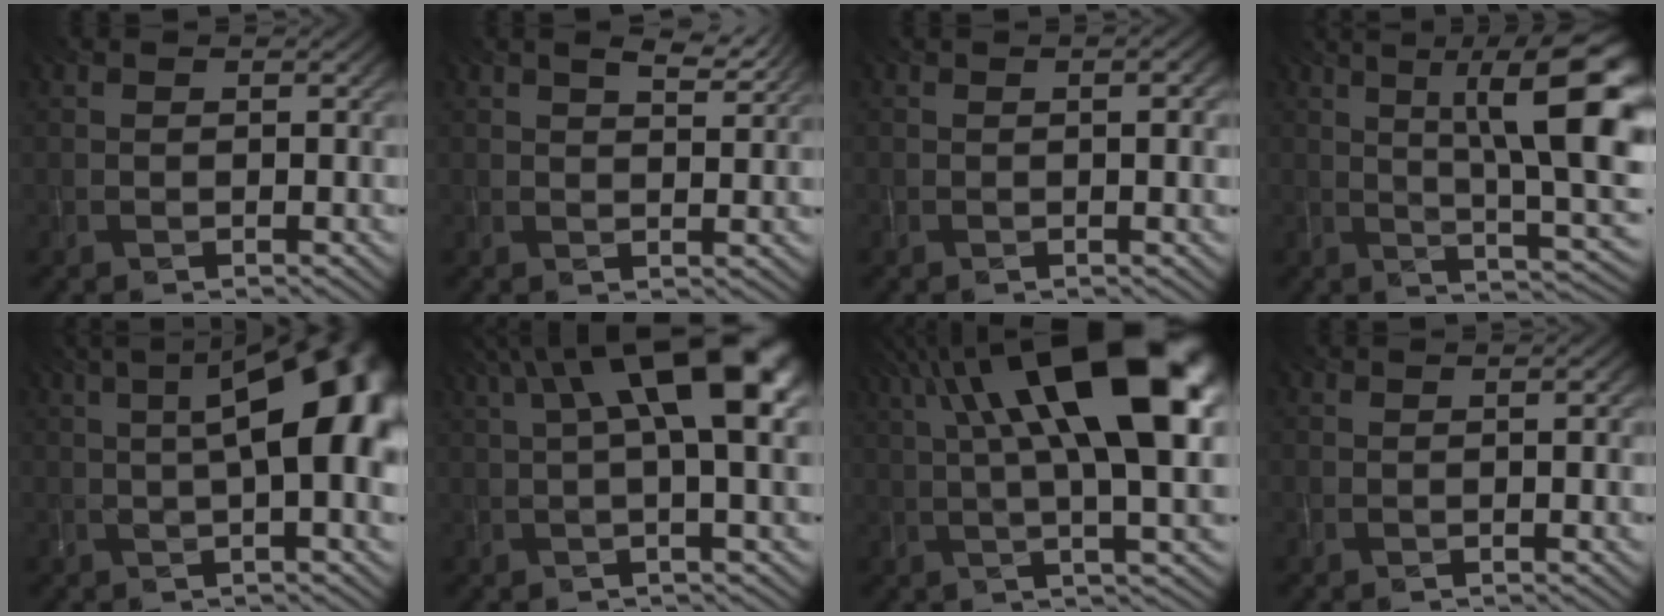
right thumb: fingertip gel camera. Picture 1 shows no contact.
{"total": 4.1, "force": [2.8, 1.3, 2.8], "torque": [-0.048, -0.002, 0.048]}
{"total": 2.0, "force": [0.3, 0.4, 2.0], "torque": [-0.030, 0.004, 0.002]}
{"total": 15.7, "force": [4.3, 4.1, 14.5], "torque": [-0.192, 0.017, 0.074]}
{"total": 12.6, "force": [1.8, 4.2, 11.7], "torque": [-0.142, 0.024, 0.013]}
{"total": 13.5, "force": [4.1, 4.0, 12.2], "torque": [-0.187, 0.018, 0.058]}
{"total": 18.2, "force": [5.7, 5.6, 16.4], "torque": [-0.283, 0.043, 0.089]}
{"total": 1.4, "force": [0.0, 0.3, 1.4], "torque": [-0.023, 0.002, -0.002]}